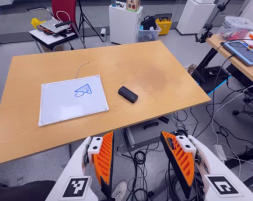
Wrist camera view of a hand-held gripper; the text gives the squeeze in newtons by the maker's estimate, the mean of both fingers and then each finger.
{"total": 0.0}